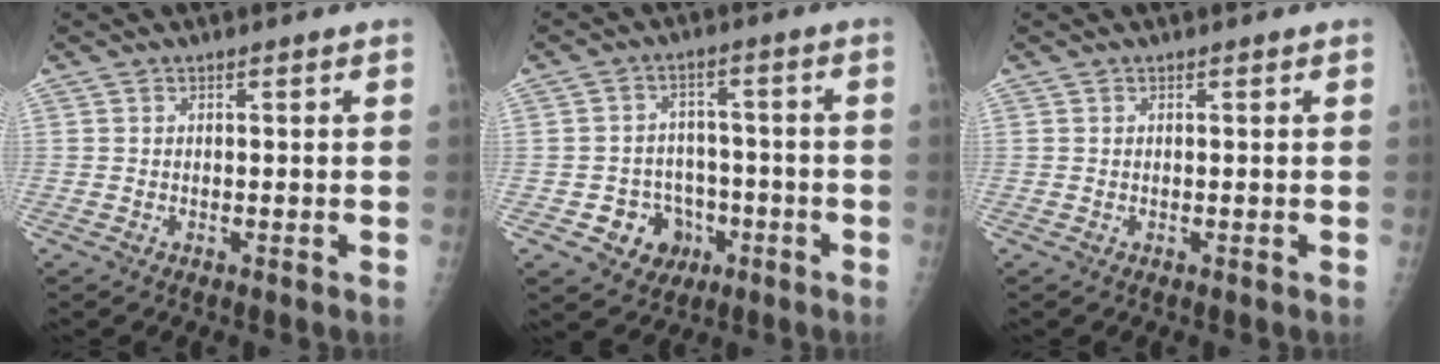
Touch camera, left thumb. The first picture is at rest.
{"total": 8.1, "force": [-3.2, 7.0, 2.6], "torque": [-0.005, 0.028, -0.041]}
{"total": 0.0}